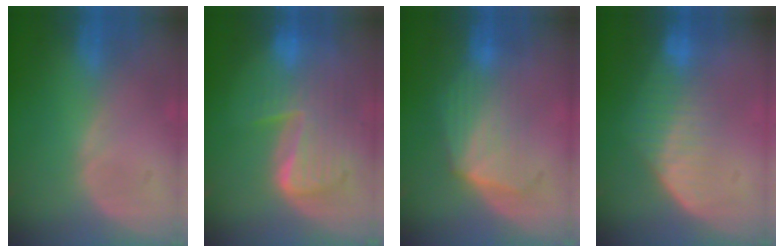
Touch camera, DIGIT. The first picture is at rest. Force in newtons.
{"total": 10.1, "press": 8.7, "slide": 5.1}
{"total": 7.2, "press": 6.5, "slide": 3.0}
{"total": 7.2, "press": 6.1, "slide": 3.8}